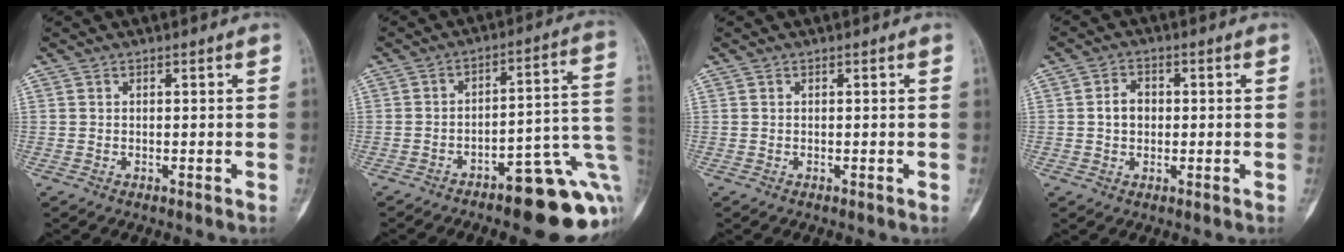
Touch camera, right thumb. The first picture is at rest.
{"total": 18.5, "force": [-7.8, 6.1, 15.6], "torque": [-0.131, 0.063, -0.097]}
{"total": 0.0}
{"total": 3.9, "force": [0.0, 3.0, 2.5], "torque": [-0.033, 0.009, -0.004]}